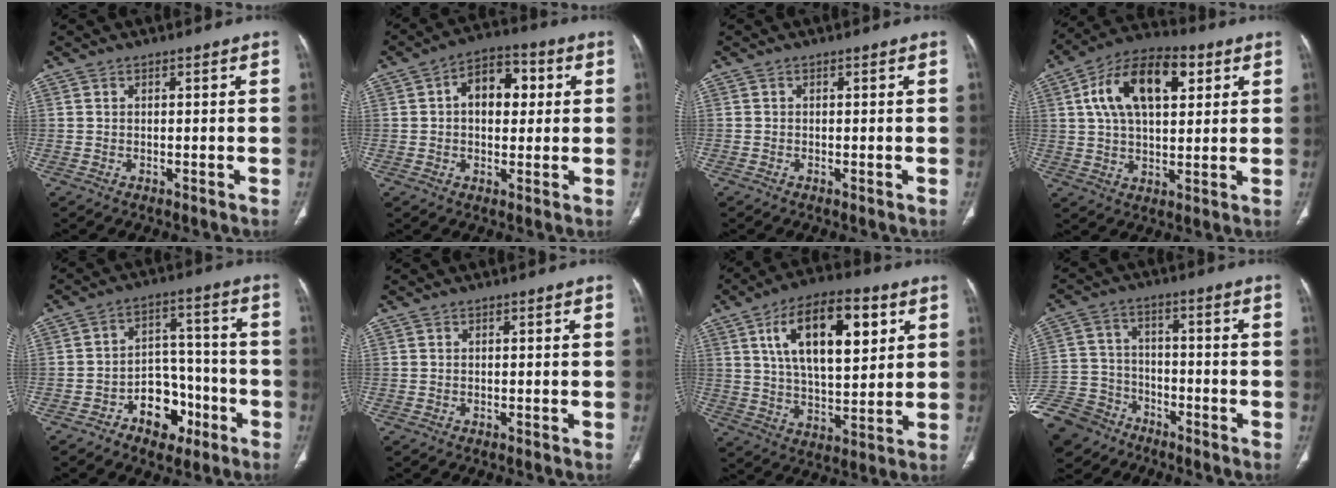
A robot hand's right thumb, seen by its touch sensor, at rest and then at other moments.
{"total": 10.0, "force": [1.9, 6.4, 7.4], "torque": [-0.083, 0.018, 0.025]}
{"total": 0.0}
{"total": 17.0, "force": [5.5, 9.1, 13.2], "torque": [-0.207, 0.012, 0.089]}
{"total": 10.0, "force": [-5.1, 7.0, 5.1], "torque": [-0.030, 0.058, -0.077]}
{"total": 0.0}
{"total": 19.0, "force": [6.9, 8.7, 15.3], "torque": [-0.225, -0.015, 0.118]}
{"total": 16.4, "force": [-11.1, 10.9, 5.1], "torque": [-0.126, 0.045, -0.201]}